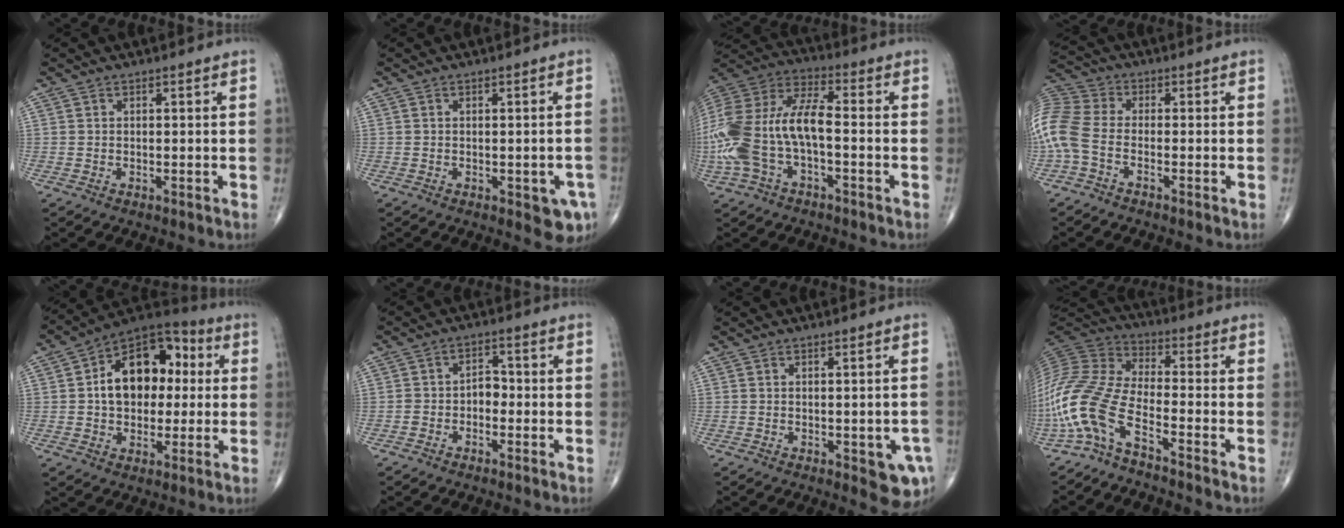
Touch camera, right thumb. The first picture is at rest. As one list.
[{"total": 4.7, "force": [-1.8, 2.0, 3.9], "torque": [-0.027, -0.001, -0.016]}, {"total": 21.5, "force": [-3.8, 10.8, 18.2], "torque": [-0.415, 0.041, -0.069]}, {"total": 12.2, "force": [-3.1, 7.8, 8.8], "torque": [-0.225, 0.028, -0.070]}, {"total": 17.2, "force": [2.0, 11.4, 12.7], "torque": [-0.151, 0.031, 0.024]}, {"total": 3.3, "force": [-1.3, 2.4, 1.9], "torque": [-0.016, 0.024, -0.031]}, {"total": 6.1, "force": [-2.0, 2.4, 5.3], "torque": [-0.044, -0.003, -0.018]}, {"total": 13.9, "force": [-8.0, 4.5, 10.5], "torque": [-0.244, 0.059, -0.166]}]